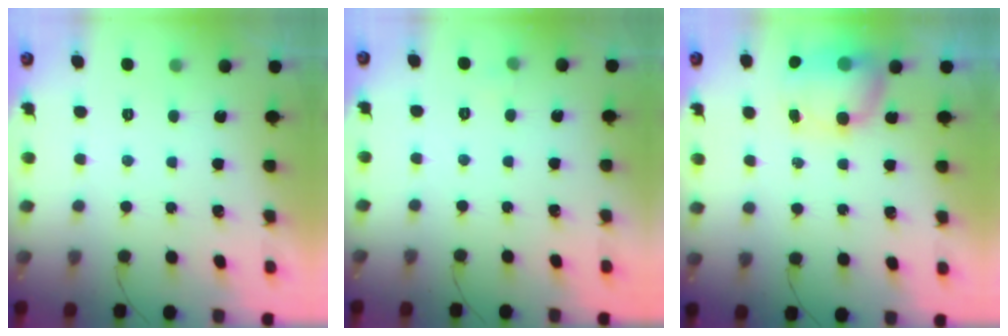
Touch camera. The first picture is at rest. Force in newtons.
{"total": 2.5, "press": 2.3, "slide": 1.1}
{"total": 8.4, "press": 8.1, "slide": 2.3}